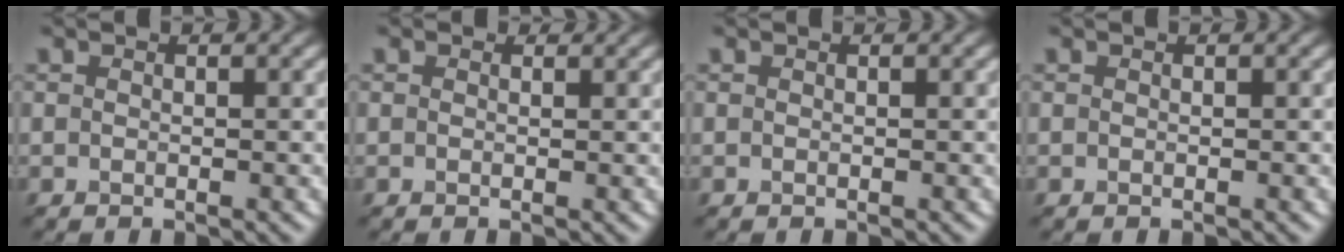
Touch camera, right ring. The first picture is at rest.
{"total": 0.8, "force": [0.6, 0.4, 0.3], "torque": [-0.013, 0.012, 0.001]}
{"total": 0.0}
{"total": 0.0}